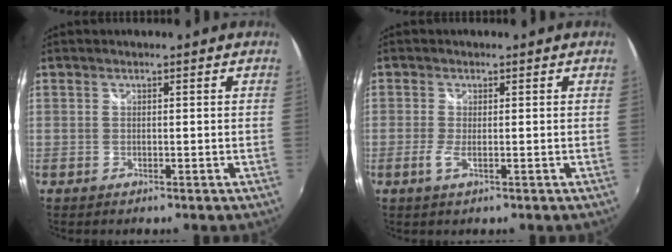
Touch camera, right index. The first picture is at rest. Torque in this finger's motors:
{"motor_torque": [0.36, -0.07, 0.19, 0.02]}